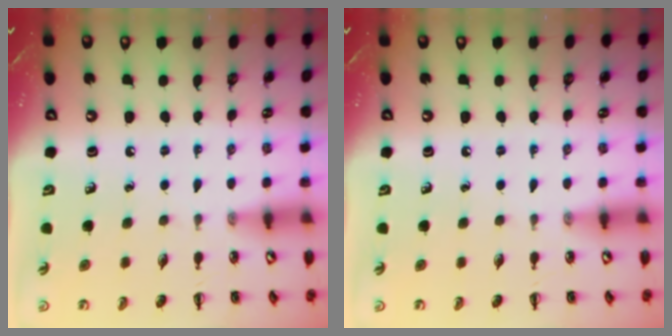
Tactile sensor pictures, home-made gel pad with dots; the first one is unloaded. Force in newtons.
{"total": 0.0}